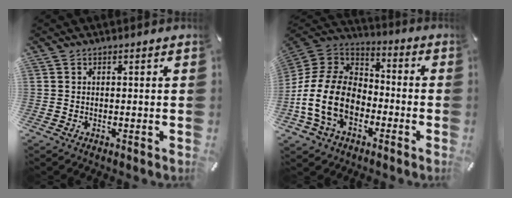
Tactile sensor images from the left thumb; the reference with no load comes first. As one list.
[{"total": 16.4, "force": [-5.5, 12.1, 9.7], "torque": [-0.225, 0.026, -0.100]}]